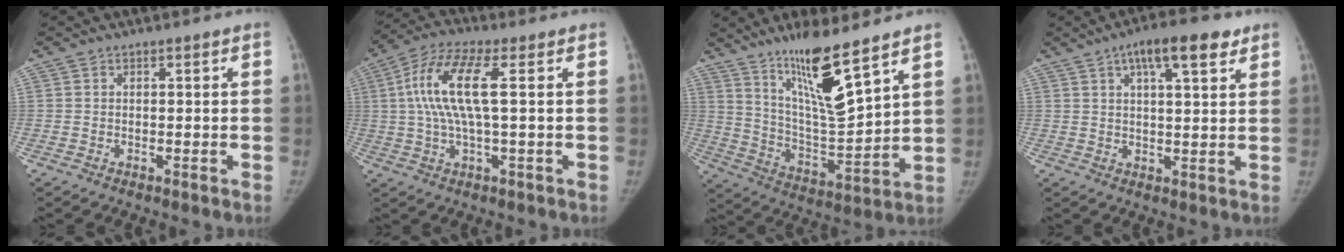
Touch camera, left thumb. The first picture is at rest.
{"total": 11.5, "force": [1.7, 2.8, 11.0], "torque": [-0.251, 0.021, 0.028]}
{"total": 15.2, "force": [10.3, 2.0, 11.0], "torque": [-0.182, -0.078, 0.198]}
{"total": 9.9, "force": [5.5, 3.1, 7.7], "torque": [-0.101, -0.010, 0.080]}